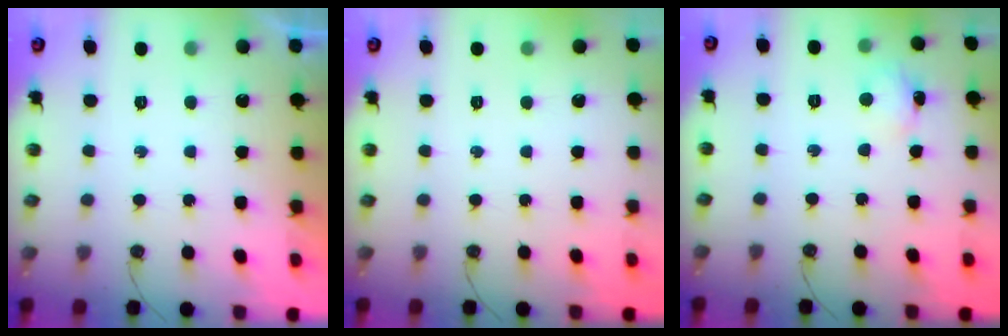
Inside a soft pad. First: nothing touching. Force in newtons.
{"total": 0.0}
{"total": 5.8, "press": 5.8, "slide": 0.9}